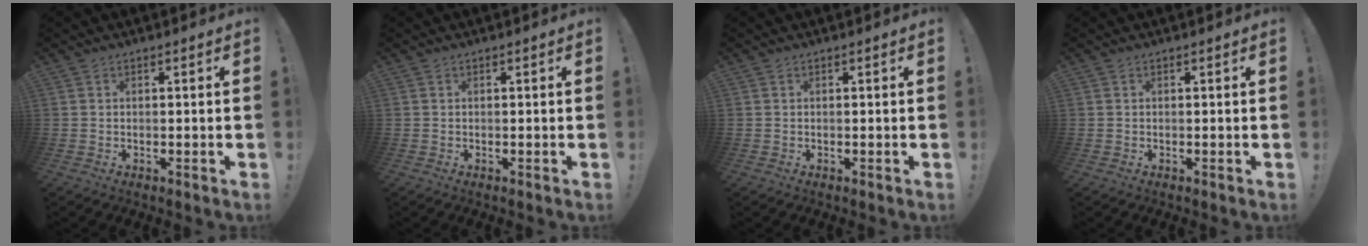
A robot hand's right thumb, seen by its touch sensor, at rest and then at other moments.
{"total": 0.0}
{"total": 0.0}
{"total": 0.0}